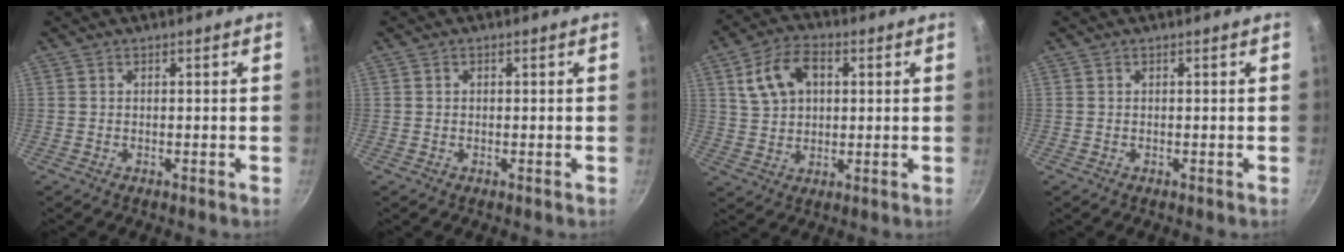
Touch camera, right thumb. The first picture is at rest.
{"total": 0.7, "force": [0.2, 0.6, 0.3], "torque": [-0.005, 0.005, 0.004]}
{"total": 10.8, "force": [3.2, 7.2, 7.3], "torque": [-0.117, 0.011, 0.055]}
{"total": 0.0}